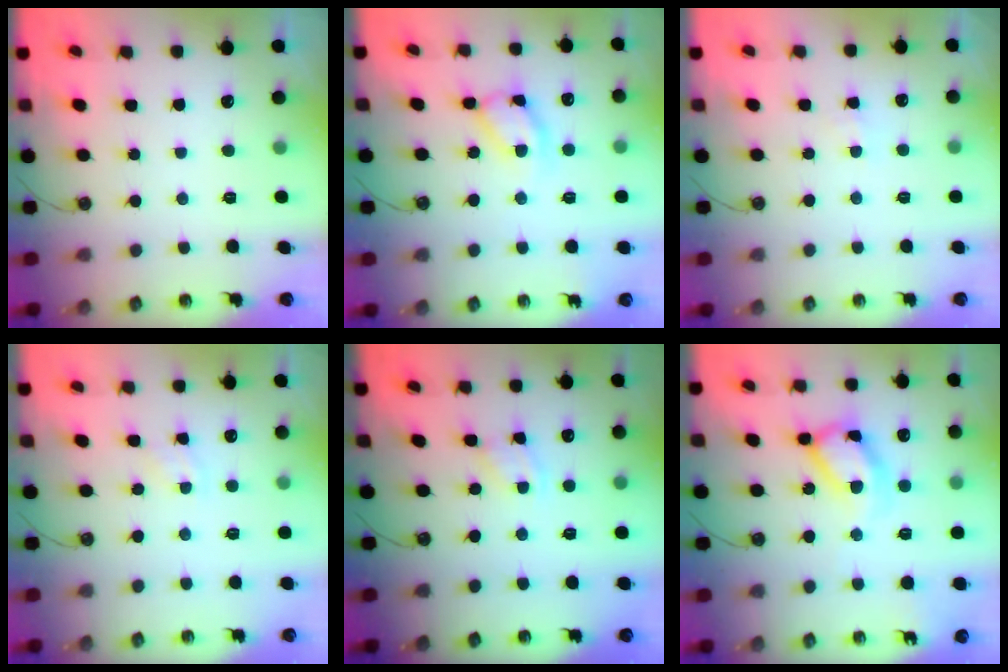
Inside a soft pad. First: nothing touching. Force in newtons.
{"total": 12.4, "press": 12.4, "slide": 1.0}
{"total": 1.5, "press": 1.5, "slide": 0.3}
{"total": 3.5, "press": 3.5, "slide": 0.5}
{"total": 1.8, "press": 1.8, "slide": 0.3}
{"total": 15.9, "press": 15.9, "slide": 1.1}